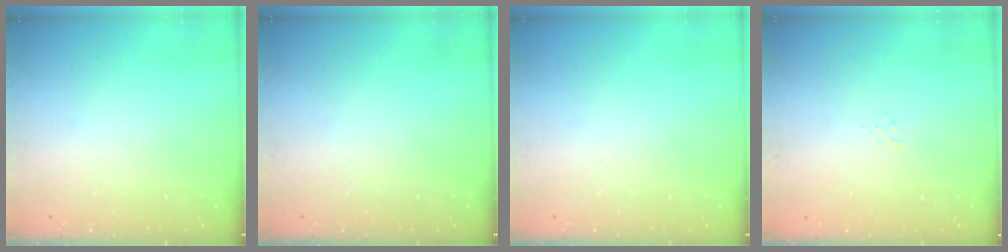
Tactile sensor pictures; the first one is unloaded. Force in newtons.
{"total": 0.0}
{"total": 0.0}
{"total": 2.9, "press": 2.9, "slide": 0.3}